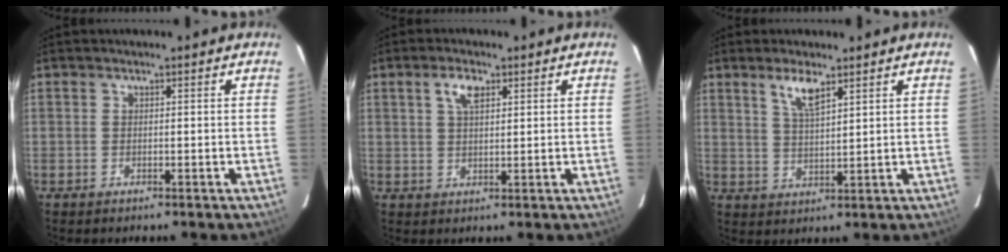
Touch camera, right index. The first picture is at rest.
{"total": 3.9, "force": [1.8, 1.8, 3.0], "torque": [-0.055, 0.009, 0.033]}
{"total": 5.0, "force": [3.3, 1.3, 3.6], "torque": [-0.070, -0.001, 0.065]}